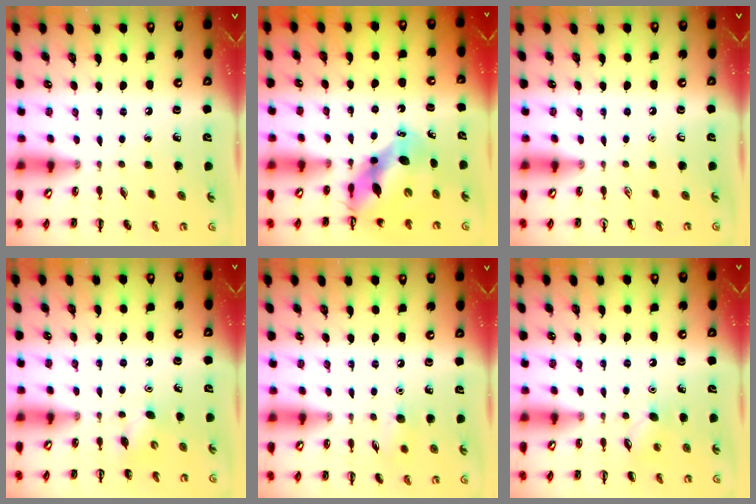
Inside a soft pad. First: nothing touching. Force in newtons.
{"total": 9.7, "press": 9.3, "slide": 2.9}
{"total": 0.0}
{"total": 2.7, "press": 2.6, "slide": 0.7}
{"total": 6.8, "press": 6.6, "slide": 1.8}
{"total": 5.3, "press": 5.1, "slide": 1.4}